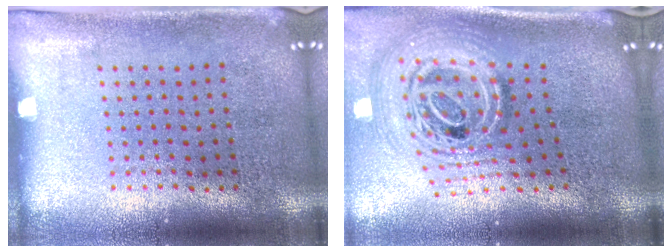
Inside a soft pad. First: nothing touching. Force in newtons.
{"total": 2.5, "press": 1.8, "slide": 1.8}